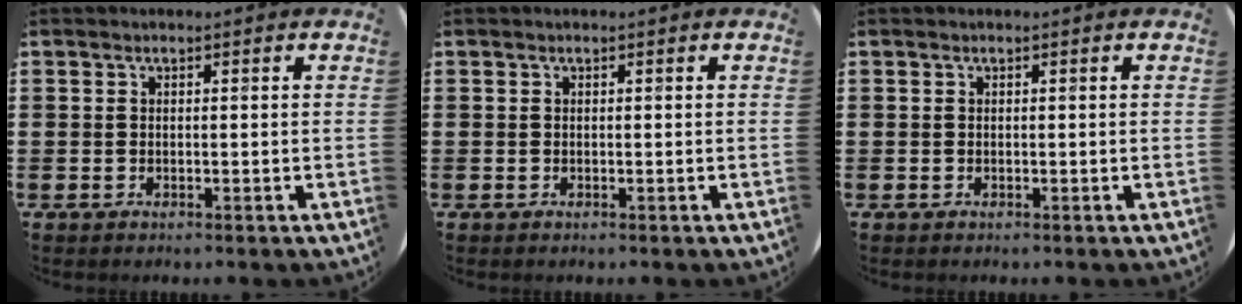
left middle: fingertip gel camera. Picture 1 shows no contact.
{"total": 0.0}
{"total": 0.0}